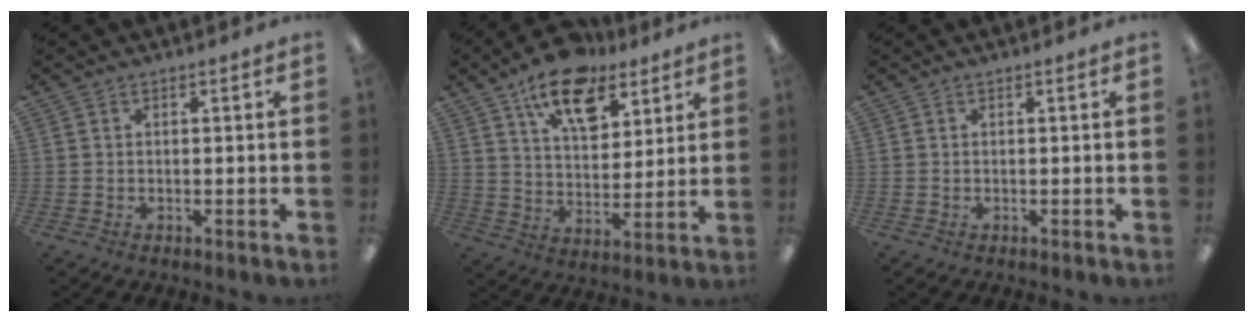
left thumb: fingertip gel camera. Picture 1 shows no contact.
{"total": 15.6, "force": [10.6, 7.9, 8.3], "torque": [-0.127, -0.053, 0.186]}
{"total": 0.0}